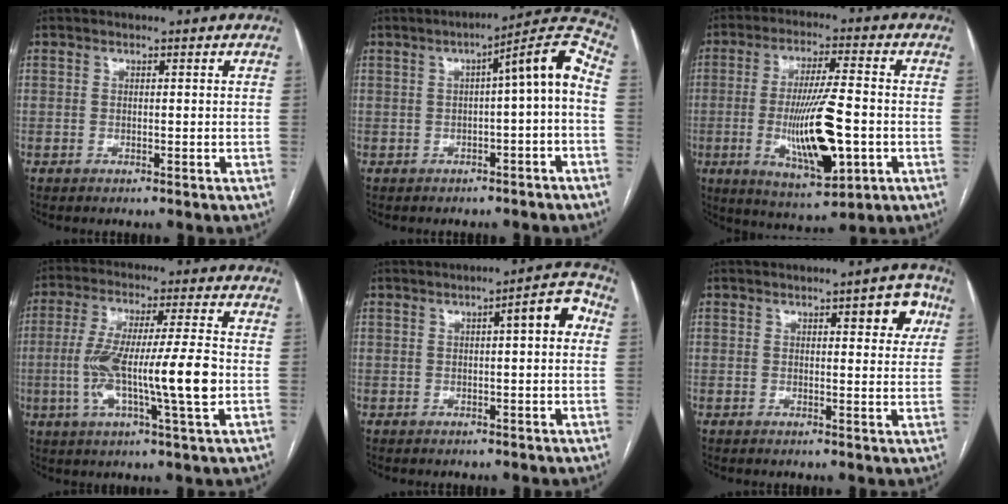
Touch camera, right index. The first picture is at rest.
{"total": 8.6, "force": [-0.8, 0.7, 8.6], "torque": [-0.111, 0.032, -0.015]}
{"total": 14.0, "force": [-2.9, 2.7, 13.5], "torque": [-0.249, -0.011, -0.041]}
{"total": 14.6, "force": [-2.0, 0.9, 14.5], "torque": [-0.267, 0.005, -0.037]}
{"total": 5.5, "force": [1.0, 1.0, 5.3], "torque": [-0.068, 0.022, 0.008]}
{"total": 5.3, "force": [2.4, 1.6, 4.5], "torque": [-0.049, 0.005, 0.025]}